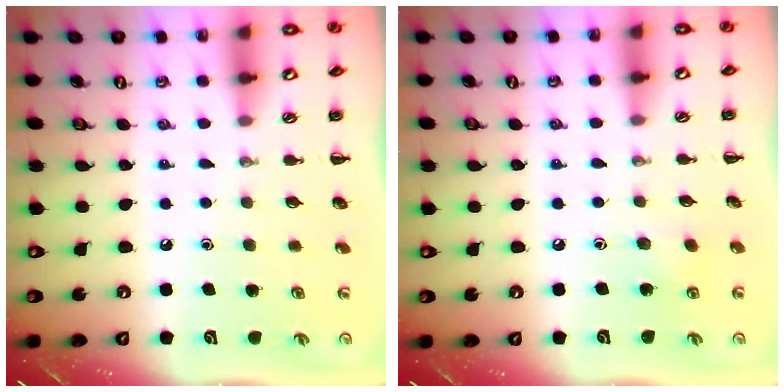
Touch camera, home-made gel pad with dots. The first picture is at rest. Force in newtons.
{"total": 6.3, "press": 6.1, "slide": 1.6}